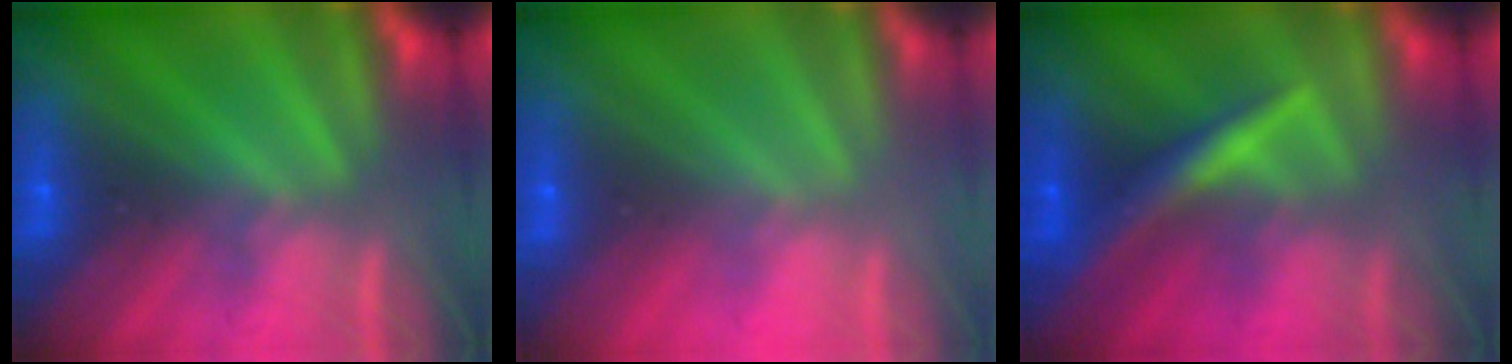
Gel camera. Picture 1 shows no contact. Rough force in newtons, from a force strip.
{"total": 3.3}
{"total": 2.4}